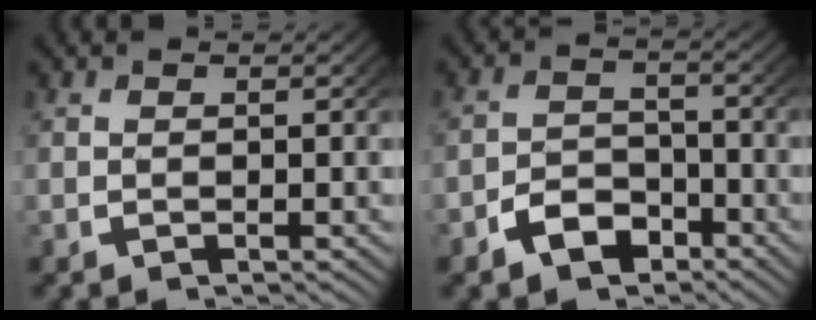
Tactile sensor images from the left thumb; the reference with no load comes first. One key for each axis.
{"total": 4.1, "fx": -2.7, "fy": 2.7, "fz": 1.4, "tx": -0.017, "ty": -0.011, "tz": -0.044}